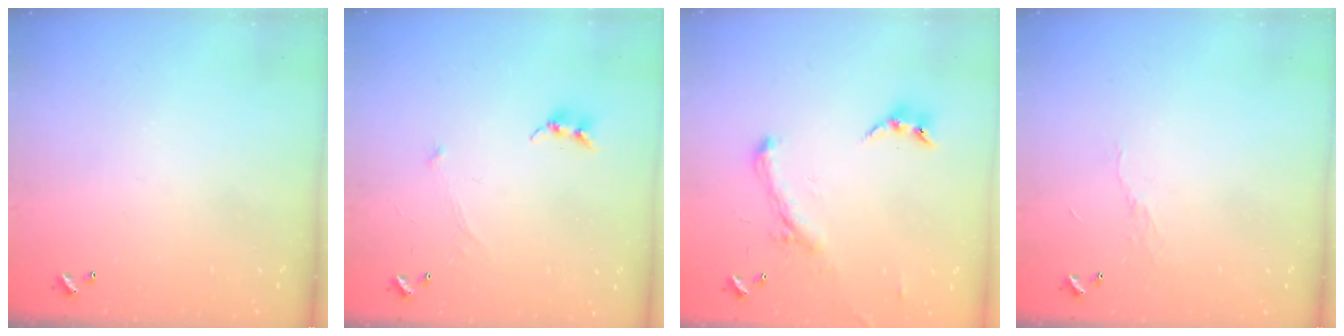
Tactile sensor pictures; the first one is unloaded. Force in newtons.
{"total": 0.8, "press": 0.6, "slide": 0.5}
{"total": 1.5, "press": 1.4, "slide": 0.3}
{"total": 5.8, "press": 5.8, "slide": 0.8}